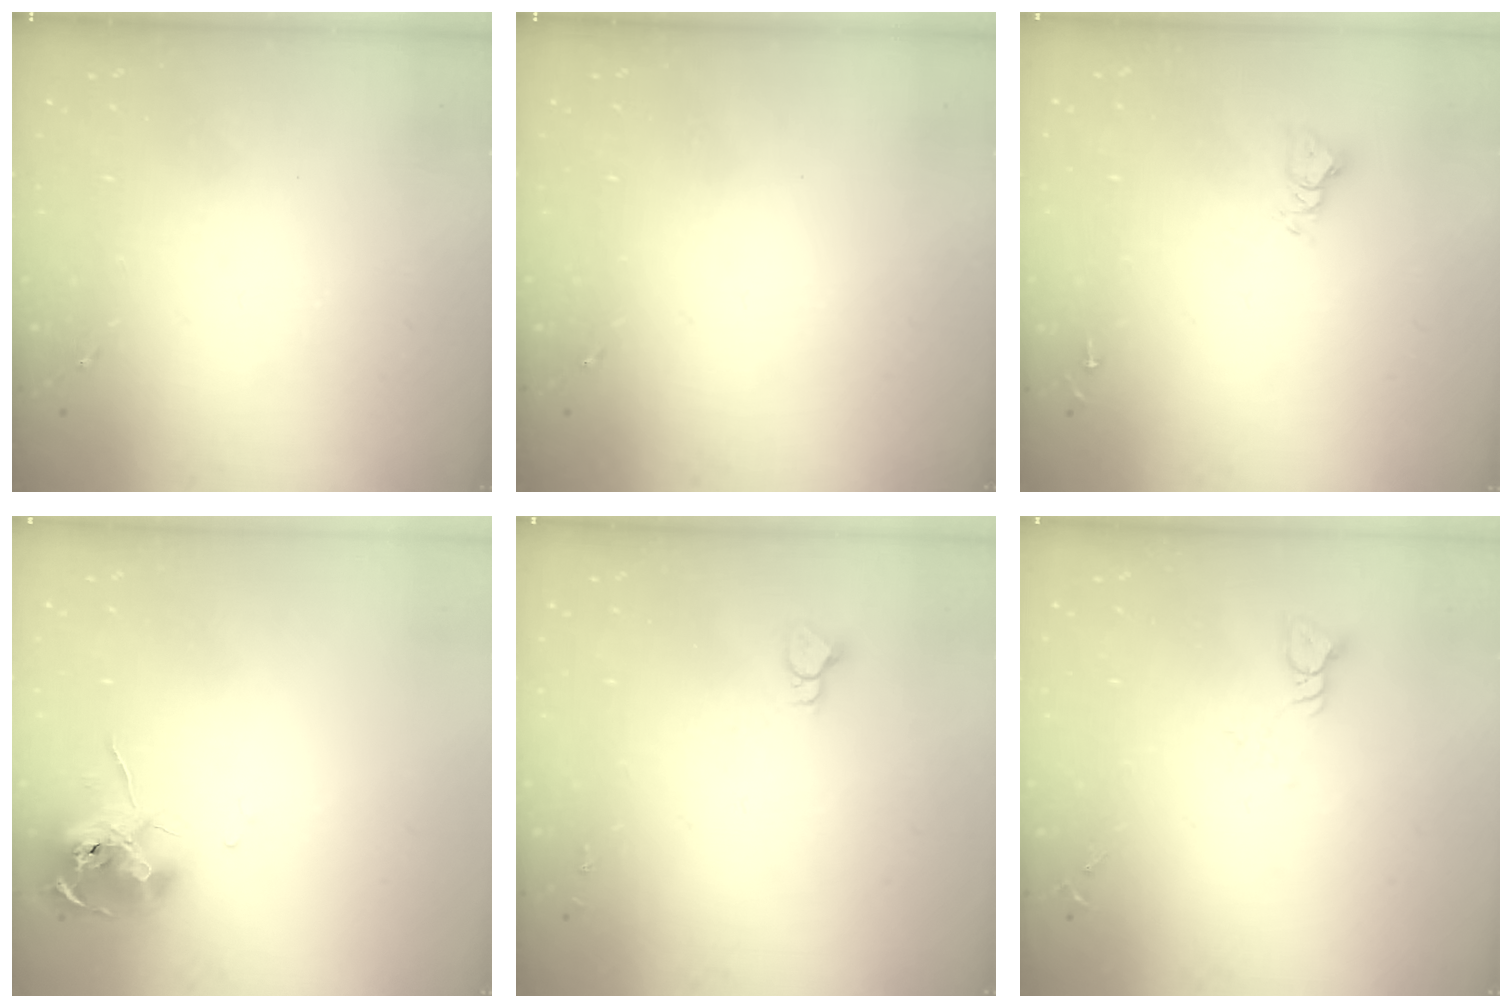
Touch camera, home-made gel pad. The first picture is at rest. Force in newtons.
{"total": 0.0}
{"total": 5.5, "press": 5.5, "slide": 0.5}
{"total": 10.4, "press": 10.3, "slide": 0.7}
{"total": 3.3, "press": 3.3, "slide": 0.2}
{"total": 3.8, "press": 3.8, "slide": 0.4}